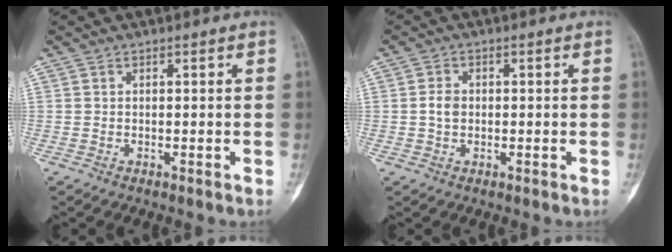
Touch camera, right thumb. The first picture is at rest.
{"total": 2.7, "force": [0.0, 2.0, 1.7], "torque": [-0.029, 0.005, -0.002]}